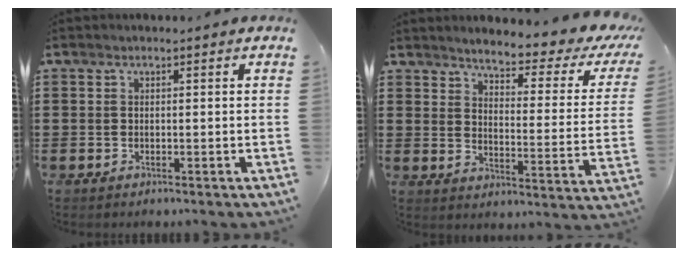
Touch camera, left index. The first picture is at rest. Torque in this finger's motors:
{"motor_torque": [2.14, 0.00, 0.55, 0.09]}